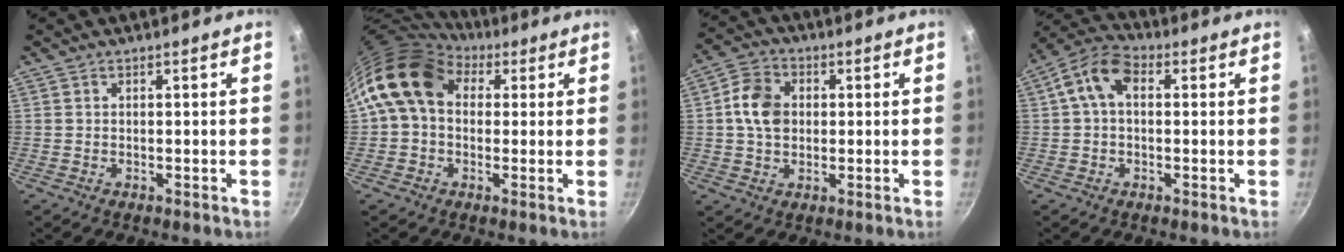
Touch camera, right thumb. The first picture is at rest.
{"total": 13.7, "force": [3.7, 10.2, 8.3], "torque": [-0.127, 0.017, 0.046]}
{"total": 8.1, "force": [0.7, 6.3, 5.1], "torque": [-0.077, 0.012, 0.003]}
{"total": 8.5, "force": [1.5, 5.3, 6.4], "torque": [-0.123, 0.027, 0.011]}